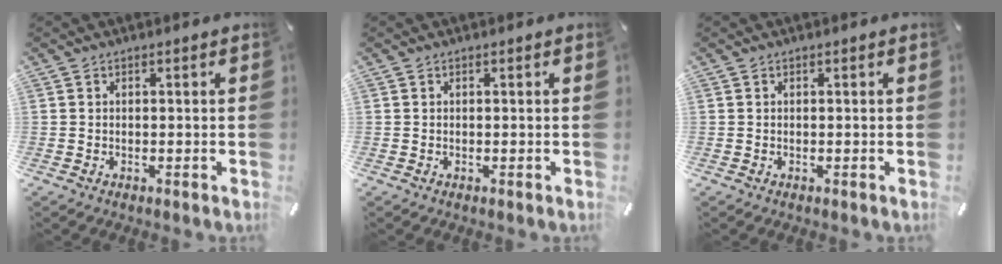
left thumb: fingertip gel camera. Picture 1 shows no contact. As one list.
[{"total": 0.0}, {"total": 0.0}]